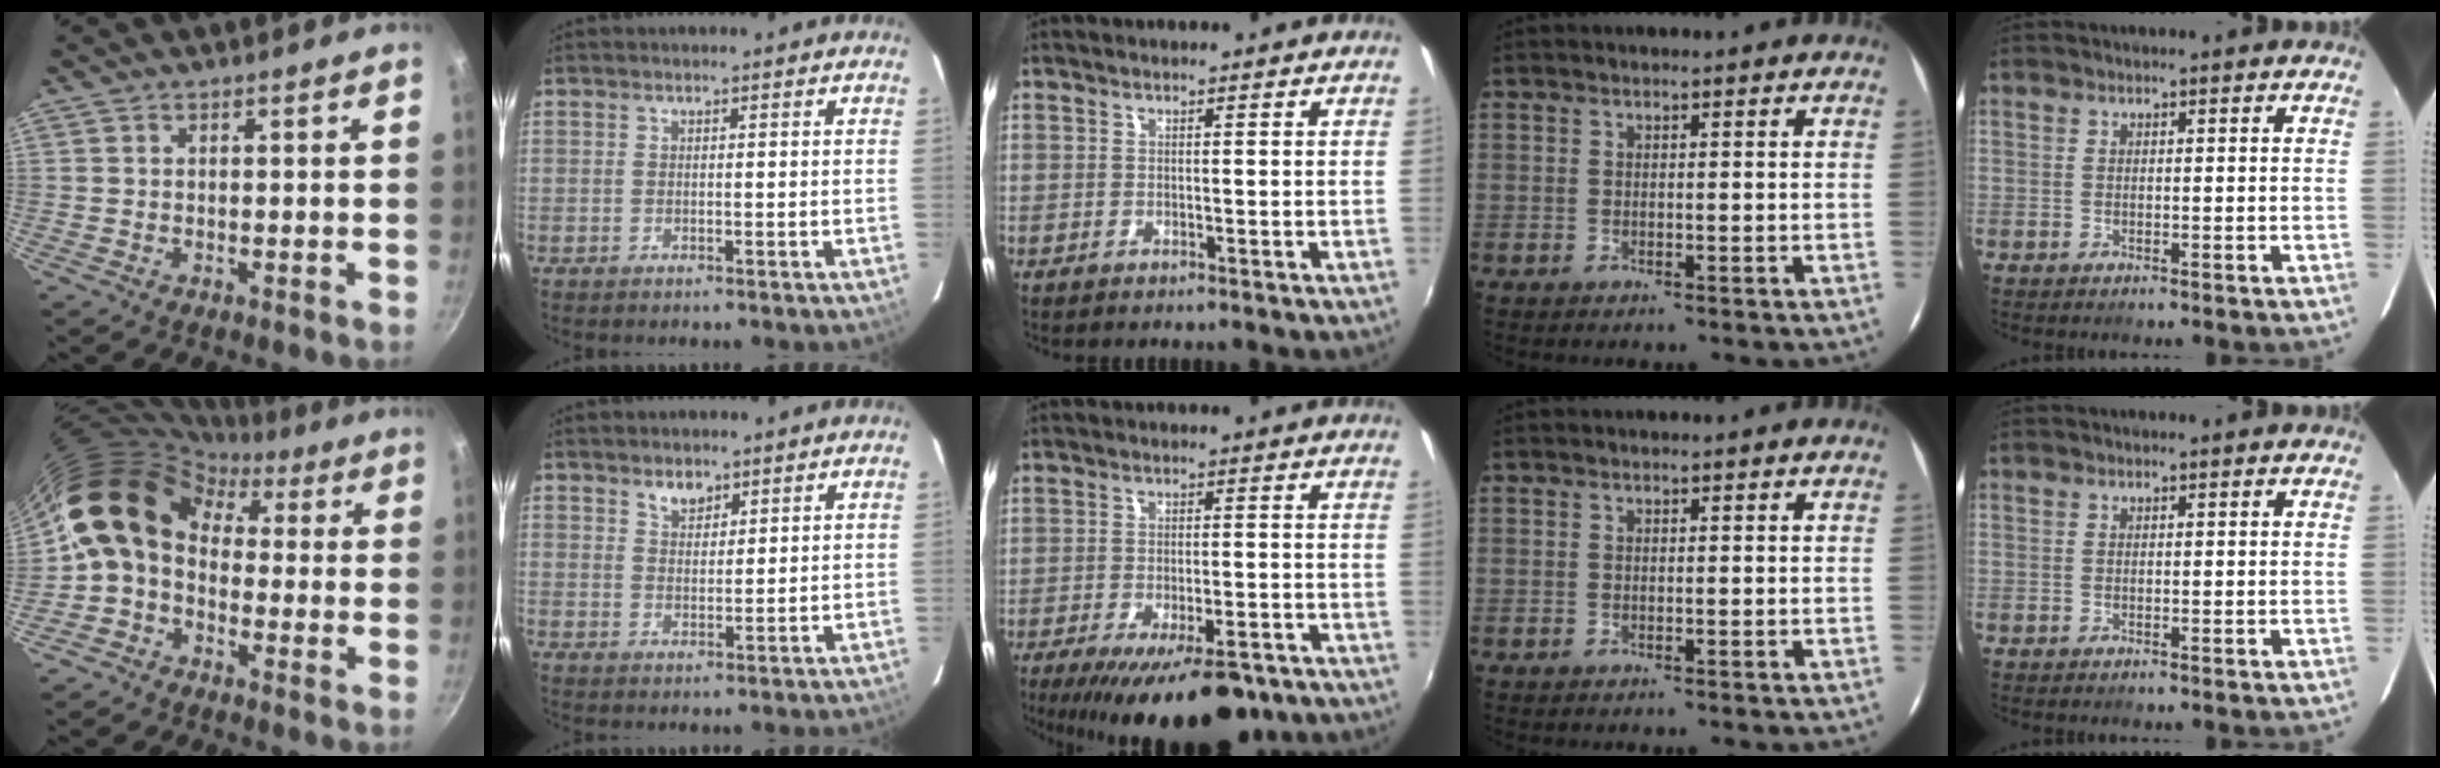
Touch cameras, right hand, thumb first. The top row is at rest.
{"thumb": {"total": 12.9, "force": [0.9, 9.9, 8.2], "torque": [-0.125, 0.038, -0.013]}, "index": {"total": 3.3, "force": [2.4, 1.8, 1.4], "torque": [-0.017, 0.004, 0.043]}, "middle": {"total": 16.6, "force": [-11.6, 5.7, 10.5], "torque": [-0.188, -0.038, -0.163]}}